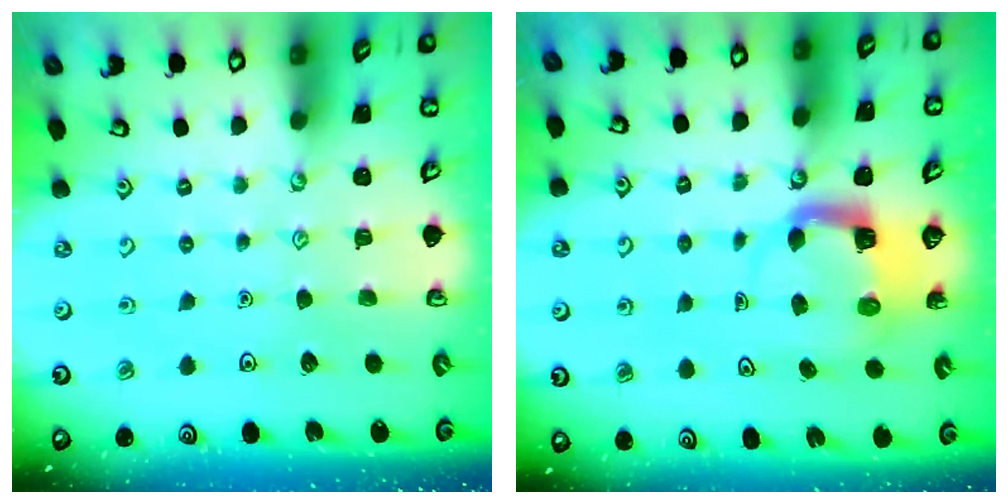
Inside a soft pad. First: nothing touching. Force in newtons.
{"total": 4.4, "press": 4.4, "slide": 0.3}